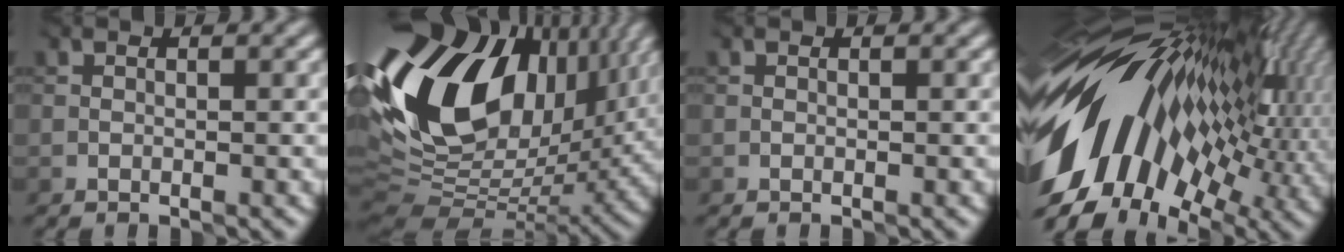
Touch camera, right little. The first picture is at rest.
{"total": 18.2, "force": [7.0, 11.7, 12.1], "torque": [-0.243, 0.024, 0.114]}
{"total": 0.0}
{"total": 18.0, "force": [0.2, 10.4, 14.6], "torque": [-0.244, -0.011, 0.001]}